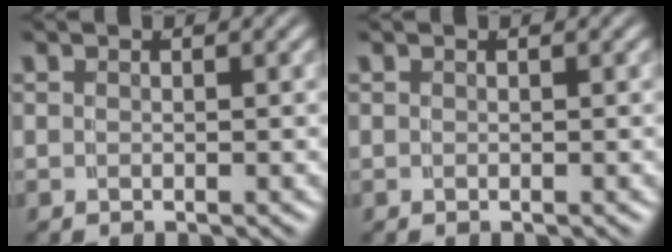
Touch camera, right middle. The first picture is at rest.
{"total": 0.0}